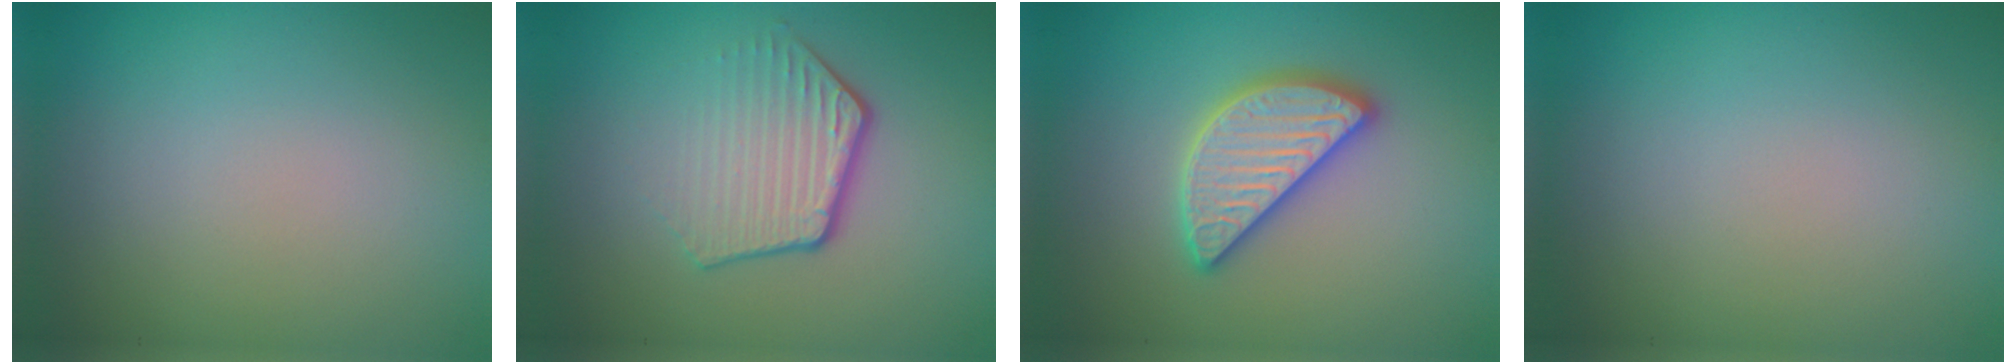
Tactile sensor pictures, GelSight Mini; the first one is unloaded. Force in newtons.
{"total": 4.0, "press": 3.0, "slide": 2.7}
{"total": 4.5, "press": 4.5, "slide": 0.4}
{"total": 0.0}